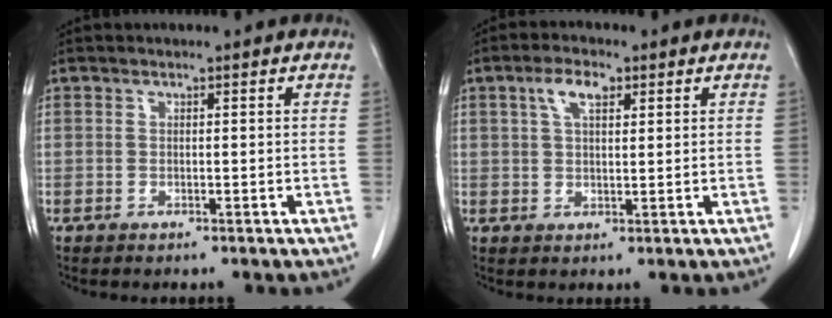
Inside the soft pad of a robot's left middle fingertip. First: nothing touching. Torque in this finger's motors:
{"motor_torque": [0.40, 0.25, -0.05, -0.02]}